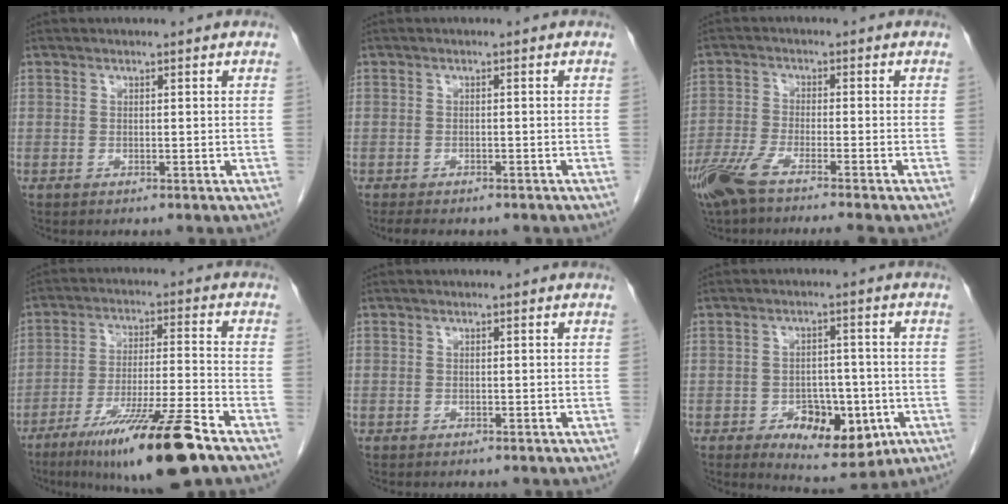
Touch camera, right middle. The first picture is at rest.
{"total": 5.6, "force": [-4.6, 2.0, 2.5], "torque": [-0.036, -0.009, -0.058]}
{"total": 8.1, "force": [-6.3, 0.0, 5.1], "torque": [-0.093, -0.019, -0.113]}
{"total": 16.1, "force": [-10.4, 0.3, 12.2], "torque": [-0.205, -0.033, -0.176]}
{"total": 1.2, "force": [-1.0, 0.7, 0.1], "torque": [-0.006, 0.003, -0.017]}
{"total": 9.7, "force": [-3.6, 5.1, 7.4], "torque": [-0.100, 0.004, -0.042]}